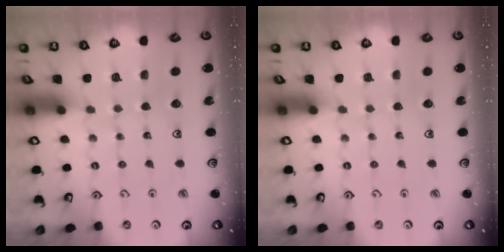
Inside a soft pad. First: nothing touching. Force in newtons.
{"total": 0.0}